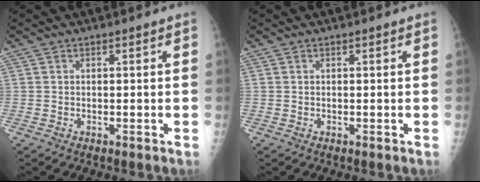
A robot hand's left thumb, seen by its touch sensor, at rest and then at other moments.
{"total": 0.0}